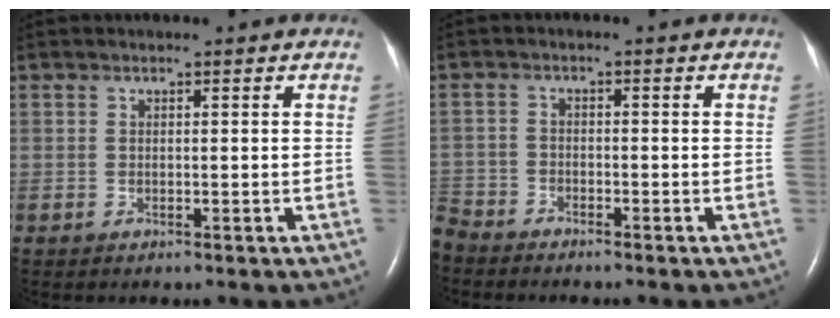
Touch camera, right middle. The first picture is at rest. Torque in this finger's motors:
{"motor_torque": [1.07, -1.07, 1.05, 0.21]}